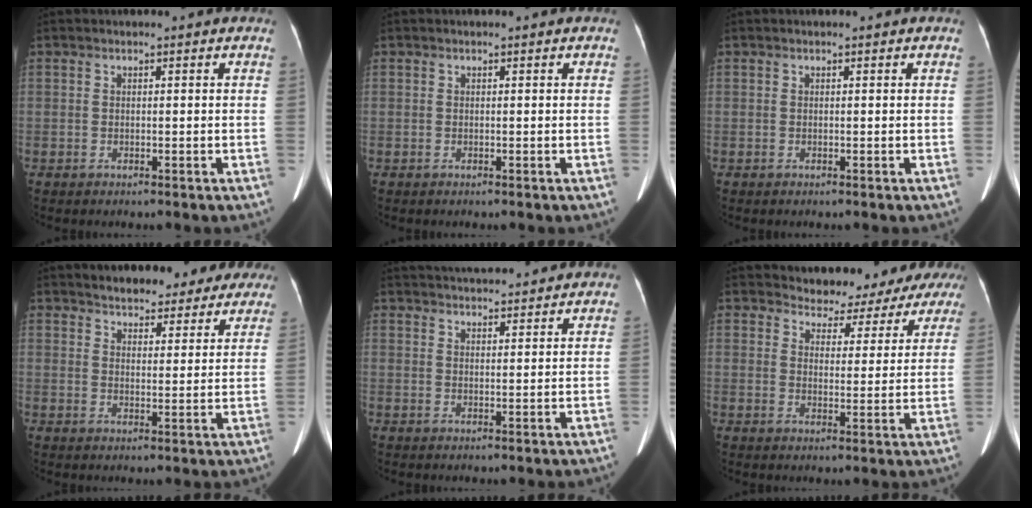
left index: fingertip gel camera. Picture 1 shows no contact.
{"total": 0.0}
{"total": 0.0}
{"total": 14.6, "force": [12.7, 5.2, 5.0], "torque": [-0.044, -0.006, 0.150]}
{"total": 12.7, "force": [11.8, 1.7, 4.2], "torque": [-0.070, 0.017, 0.169]}
{"total": 11.5, "force": [11.0, 3.5, 0.7], "torque": [0.015, -0.019, 0.109]}